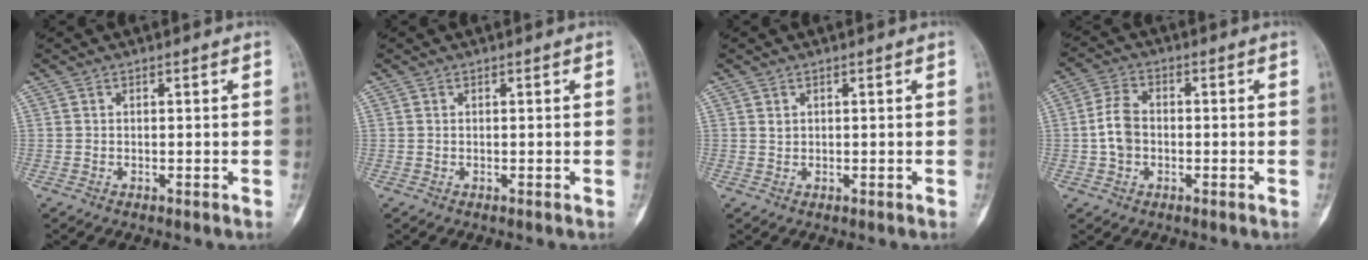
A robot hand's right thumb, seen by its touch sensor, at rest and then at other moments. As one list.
[{"total": 0.0}, {"total": 0.9, "force": [0.4, 0.7, 0.4], "torque": [0.001, -0.002, 0.009]}, {"total": 5.8, "force": [-0.7, 4.2, 3.8], "torque": [-0.074, 0.020, -0.020]}]